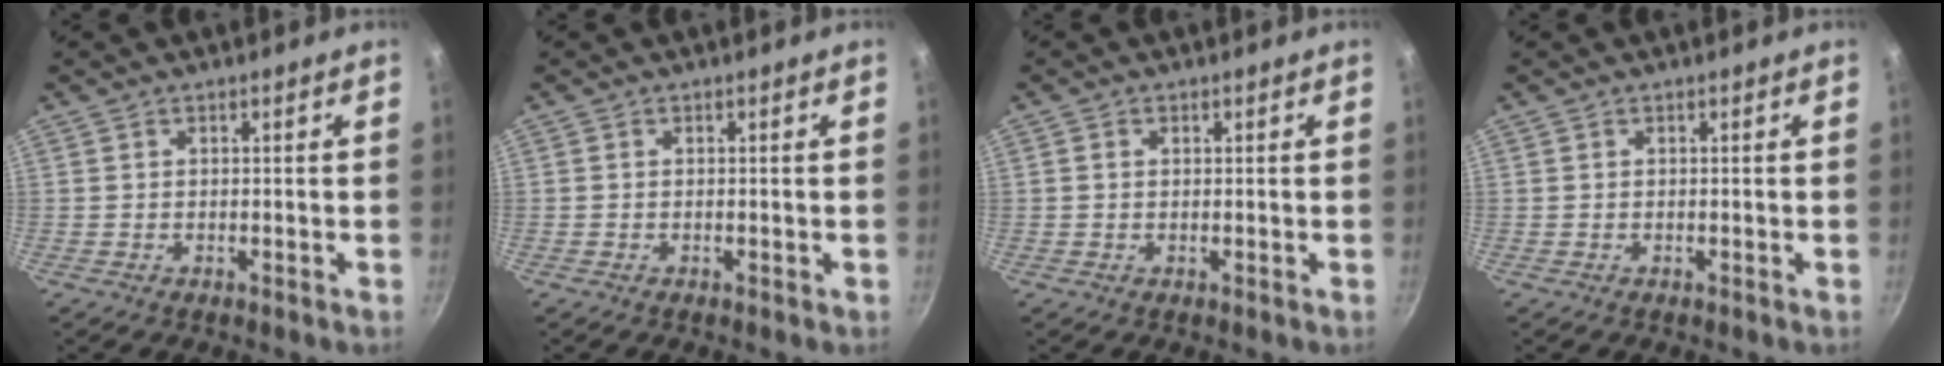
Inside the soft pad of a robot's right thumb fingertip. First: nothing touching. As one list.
[{"total": 0.0}, {"total": 1.0, "force": [0.2, 0.8, 0.5], "torque": [-0.009, 0.005, 0.003]}, {"total": 0.0}]